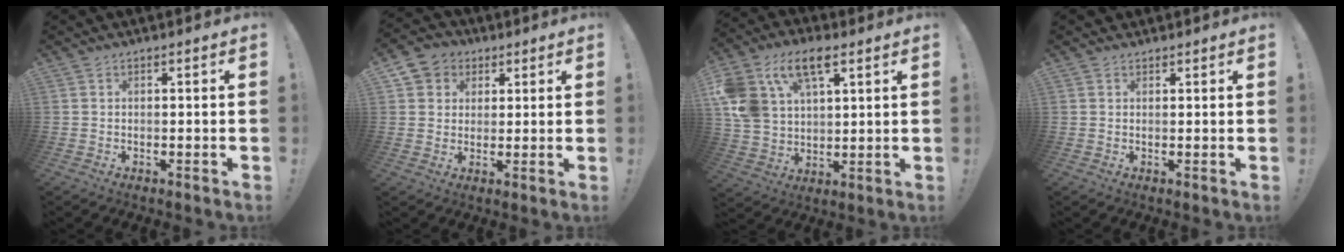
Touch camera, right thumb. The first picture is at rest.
{"total": 6.3, "force": [2.1, 5.8, 1.3], "torque": [-0.022, -0.007, 0.044]}
{"total": 15.6, "force": [7.7, 9.8, 9.3], "torque": [-0.189, -0.027, 0.146]}
{"total": 1.1, "force": [0.9, 0.7, 0.2], "torque": [-0.004, -0.001, 0.017]}